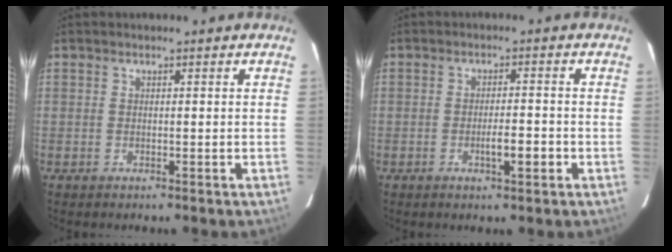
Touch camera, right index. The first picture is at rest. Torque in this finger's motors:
{"motor_torque": [0.23, -0.19, 0.10, 0.03]}